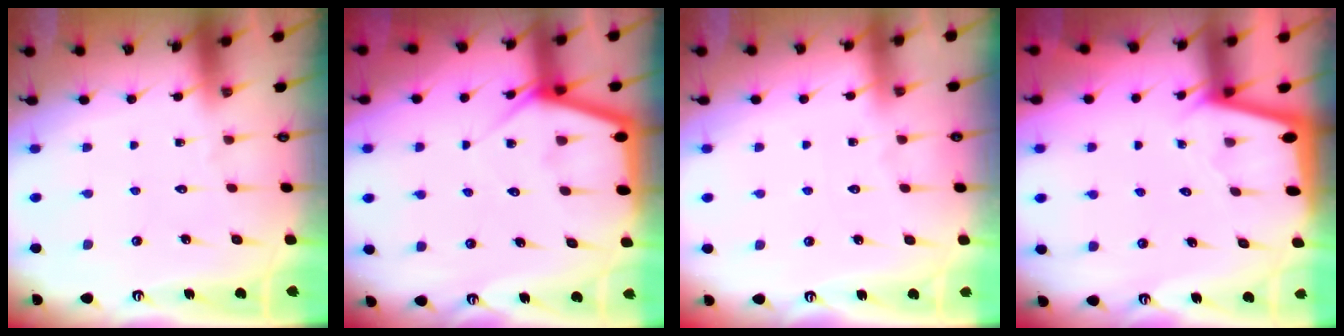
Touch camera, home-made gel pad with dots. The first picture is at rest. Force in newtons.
{"total": 6.6, "press": 6.6, "slide": 0.4}
{"total": 2.3, "press": 2.3, "slide": 0.4}
{"total": 1.9, "press": 1.9, "slide": 0.1}